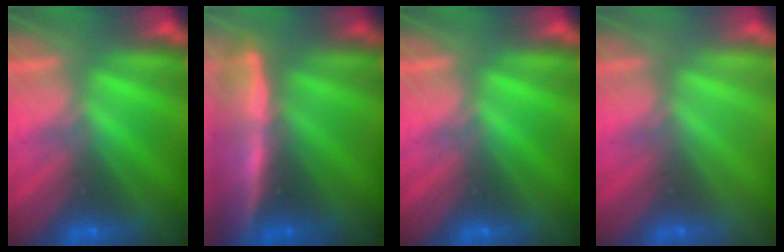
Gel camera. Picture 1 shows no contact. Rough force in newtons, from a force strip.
{"total": 8.0}
{"total": 0.0}
{"total": 3.1}